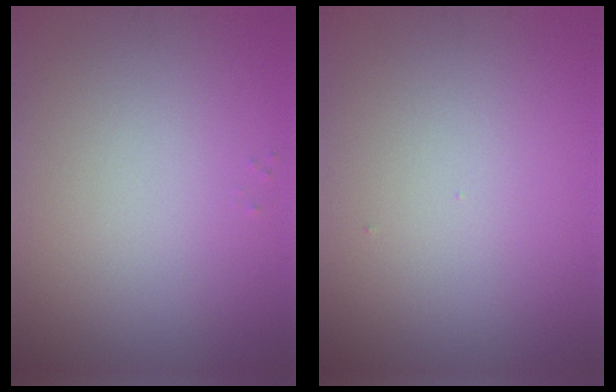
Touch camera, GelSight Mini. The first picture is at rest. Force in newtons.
{"total": 0.0}